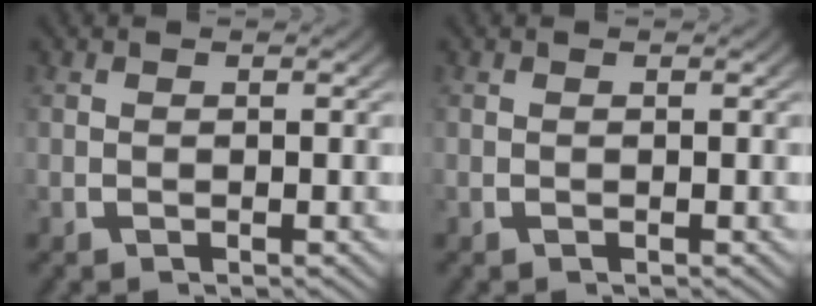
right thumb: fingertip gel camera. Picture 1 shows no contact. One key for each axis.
{"total": 0.0}